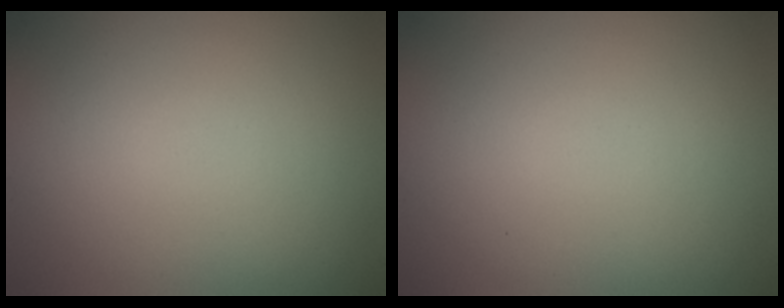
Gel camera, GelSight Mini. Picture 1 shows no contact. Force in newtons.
{"total": 0.0}